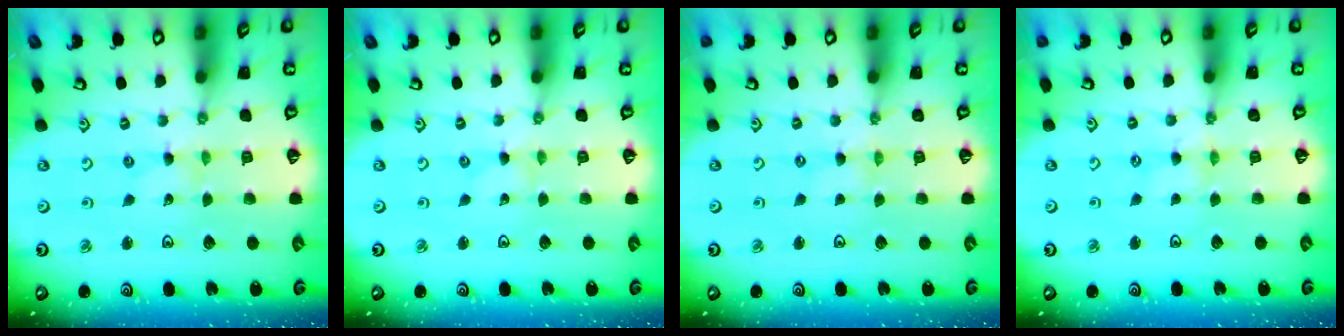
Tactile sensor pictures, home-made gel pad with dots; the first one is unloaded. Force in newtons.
{"total": 0.0}
{"total": 0.0}
{"total": 0.0}